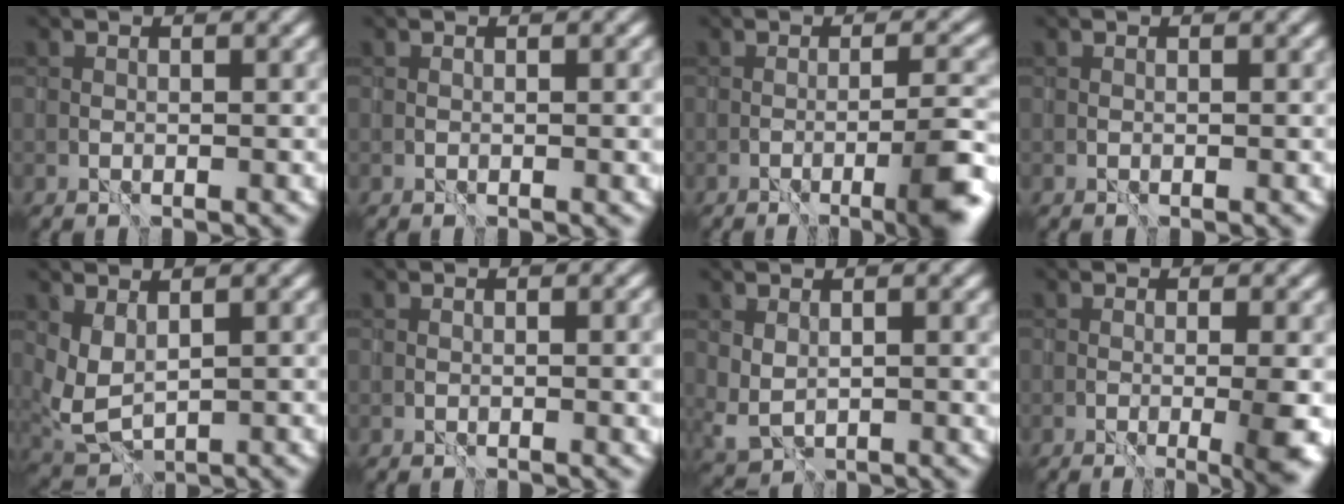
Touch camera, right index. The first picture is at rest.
{"total": 1.4, "force": [0.1, 0.4, 1.3], "torque": [-0.017, -0.005, 0.007]}
{"total": 5.5, "force": [-2.4, 0.8, 4.9], "torque": [-0.061, 0.007, -0.038]}
{"total": 0.0}
{"total": 3.0, "force": [1.3, 1.6, 2.2], "torque": [-0.057, -0.003, 0.031]}
{"total": 2.1, "force": [0.2, 0.6, 2.0], "torque": [-0.027, -0.005, 0.010]}
{"total": 2.0, "force": [1.1, 1.1, 1.3], "torque": [-0.032, -0.004, 0.027]}
{"total": 4.5, "force": [-0.7, 0.9, 4.3], "torque": [-0.057, -0.012, -0.005]}